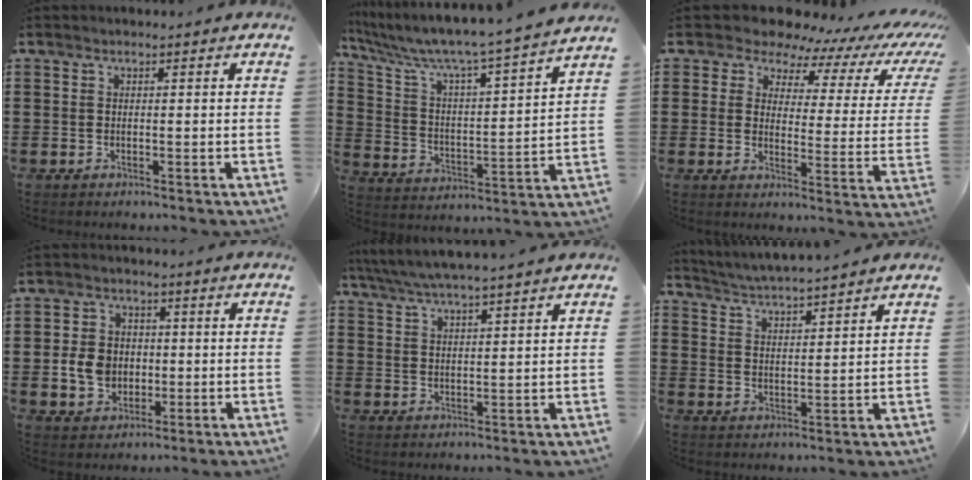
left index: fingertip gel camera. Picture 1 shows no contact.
{"total": 6.2, "force": [5.5, -0.5, 2.8], "torque": [-0.082, -0.054, 0.082]}
{"total": 6.4, "force": [5.6, 2.5, 1.9], "torque": [-0.058, -0.040, 0.092]}
{"total": 6.0, "force": [-0.6, 5.0, 3.3], "torque": [-0.070, 0.008, -0.014]}
{"total": 4.6, "force": [4.2, -0.6, 1.6], "torque": [-0.045, -0.018, 0.074]}
{"total": 3.8, "force": [3.7, -0.7, 0.4], "torque": [-0.025, -0.025, 0.063]}